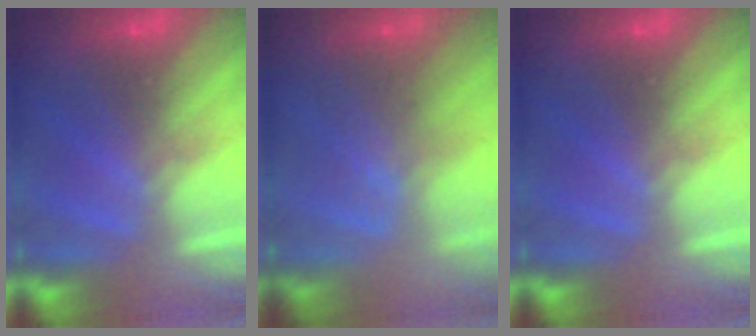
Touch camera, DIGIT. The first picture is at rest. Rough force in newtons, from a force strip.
{"total": 2.4}
{"total": 0.0}